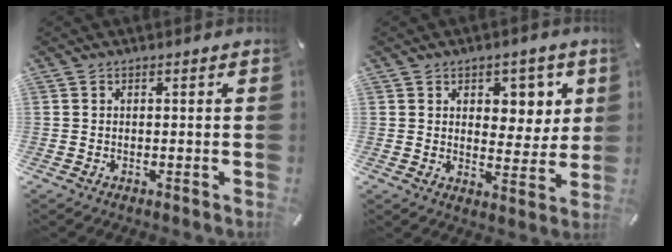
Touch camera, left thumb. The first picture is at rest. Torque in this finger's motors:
{"motor_torque": [0.37, -0.03, 0.27, -0.07, 0.15]}